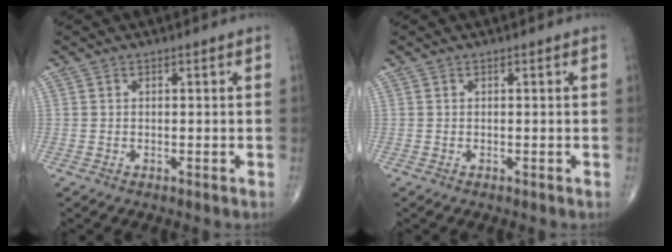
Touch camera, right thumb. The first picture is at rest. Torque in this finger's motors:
{"motor_torque": [0.32, 0.31, 0.00, 0.00, 0.00]}